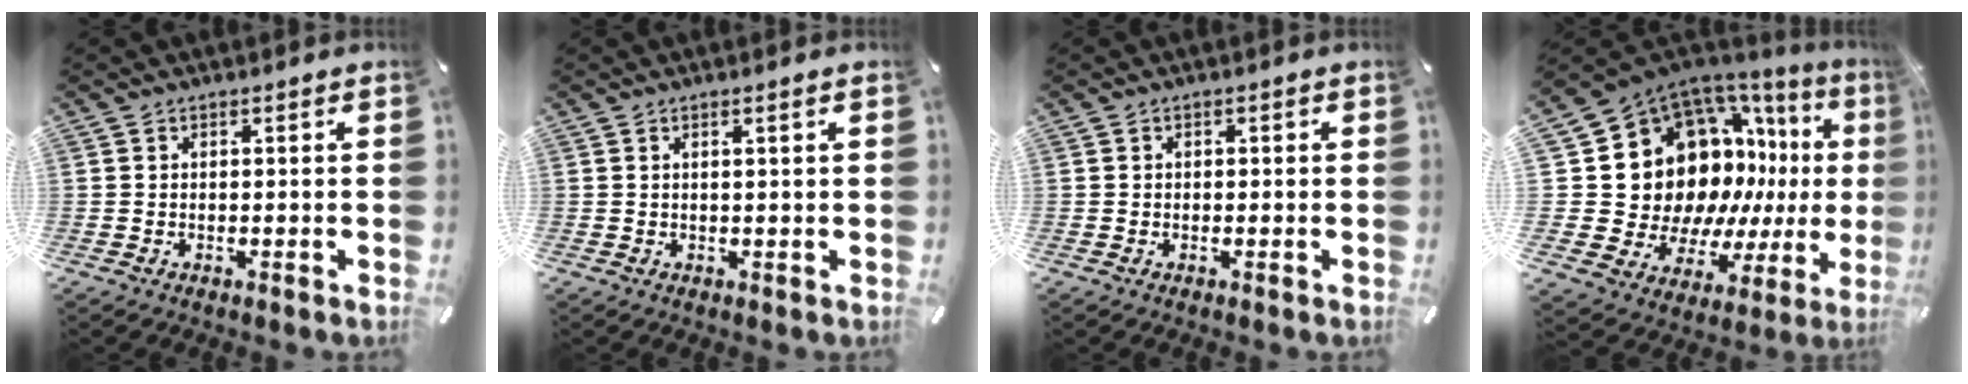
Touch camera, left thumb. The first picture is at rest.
{"total": 1.3, "force": [0.4, -0.2, 1.3], "torque": [-0.021, -0.003, 0.006]}
{"total": 0.7, "force": [-0.1, 0.7, -0.2], "torque": [0.003, 0.006, -0.004]}
{"total": 21.6, "force": [5.6, 16.5, 12.8], "torque": [-0.224, -0.081, 0.157]}